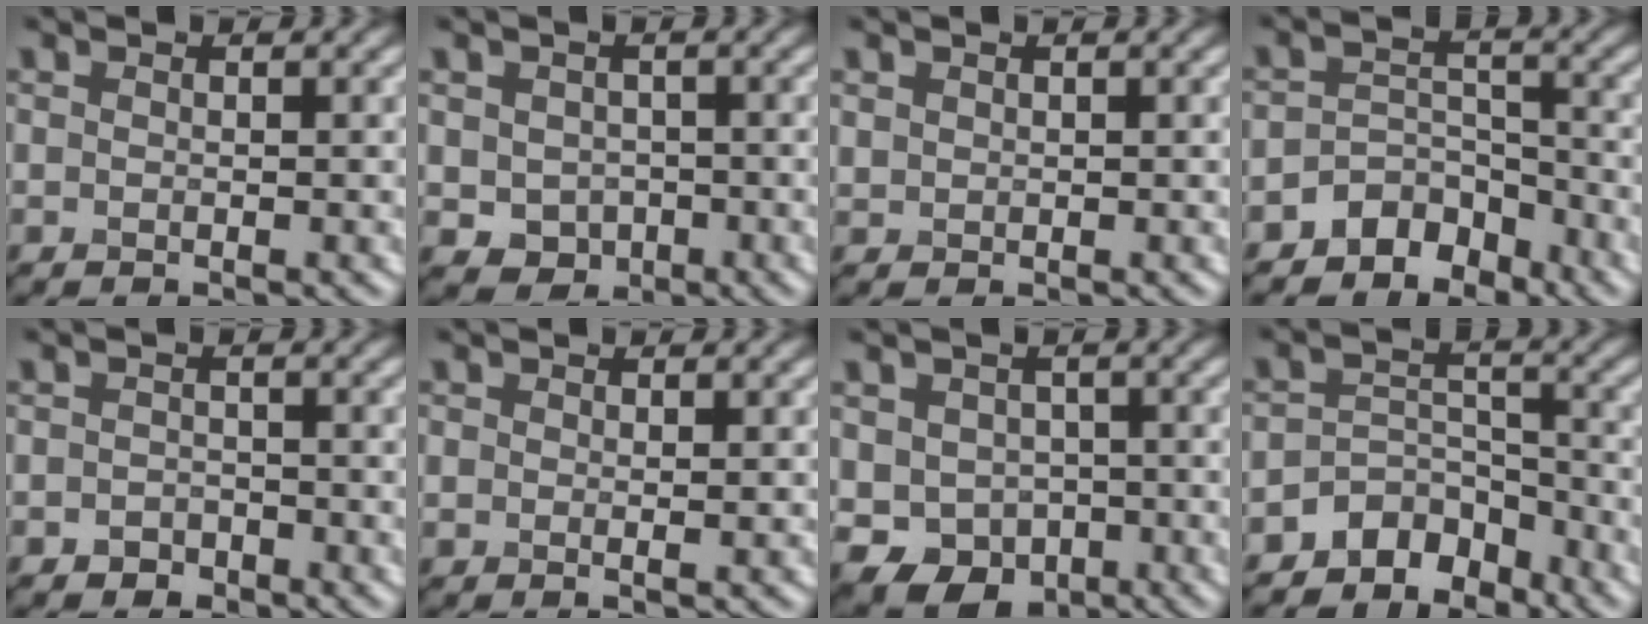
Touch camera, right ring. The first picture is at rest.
{"total": 3.0, "force": [-0.5, 2.6, 1.4], "torque": [-0.027, -0.007, -0.006]}
{"total": 0.8, "force": [0.5, 0.6, 0.1], "torque": [-0.001, -0.003, 0.012]}
{"total": 3.9, "force": [-3.0, 2.3, 1.0], "torque": [-0.002, 0.004, -0.057]}
{"total": 1.3, "force": [-0.7, 1.1, 0.5], "torque": [-0.004, 0.000, -0.014]}
{"total": 0.8, "force": [0.4, 0.5, 0.6], "torque": [-0.010, -0.003, 0.008]}
{"total": 6.3, "force": [-1.6, 5.3, 3.1], "torque": [-0.050, -0.006, -0.033]}
{"total": 4.6, "force": [-3.7, 2.5, 1.1], "torque": [-0.003, 0.001, -0.068]}